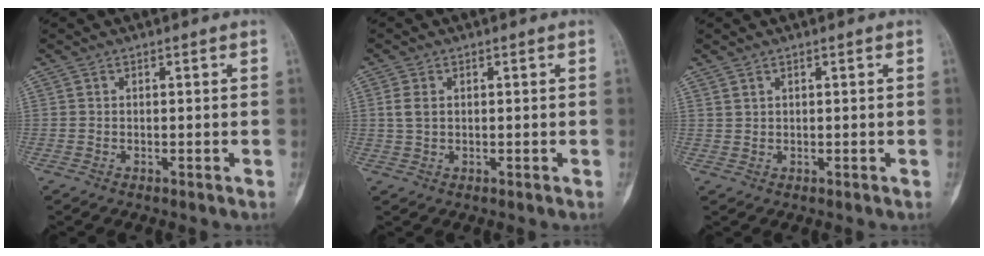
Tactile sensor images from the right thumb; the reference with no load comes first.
{"total": 2.7, "force": [0.5, 1.7, 2.0], "torque": [-0.046, 0.001, 0.011]}
{"total": 0.8, "force": [0.7, 0.3, 0.3], "torque": [-0.001, -0.003, 0.015]}